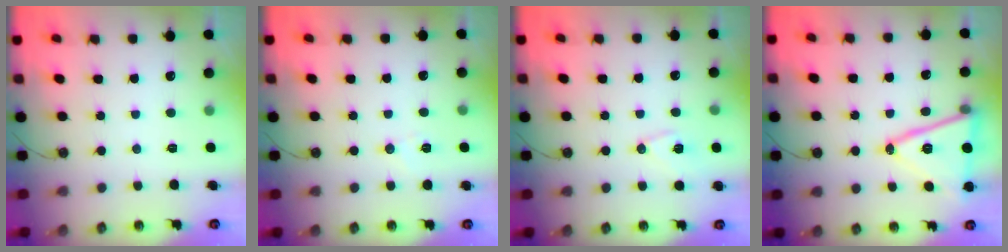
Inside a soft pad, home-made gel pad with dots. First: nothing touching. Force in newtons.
{"total": 5.2, "press": 4.9, "slide": 1.6}
{"total": 8.4, "press": 8.0, "slide": 2.6}
{"total": 16.3, "press": 16.0, "slide": 3.3}